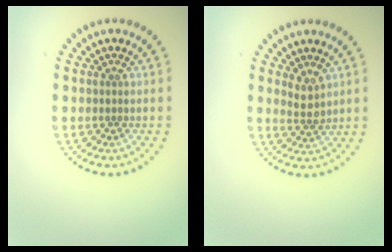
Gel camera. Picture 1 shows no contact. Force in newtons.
{"total": 1.7, "press": 1.4, "slide": 1.0}